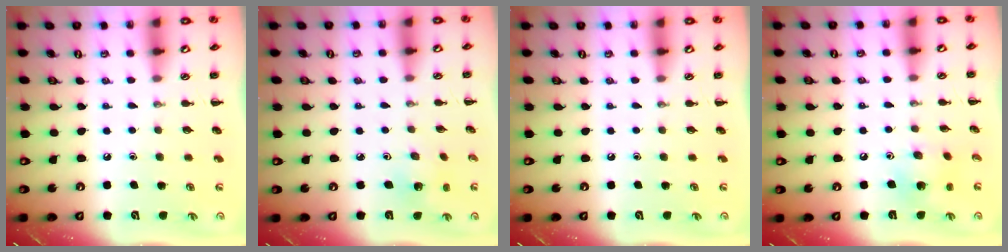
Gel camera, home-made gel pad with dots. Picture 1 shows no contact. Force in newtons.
{"total": 2.3, "press": 2.2, "slide": 0.7}
{"total": 0.0}
{"total": 5.9, "press": 5.8, "slide": 1.2}